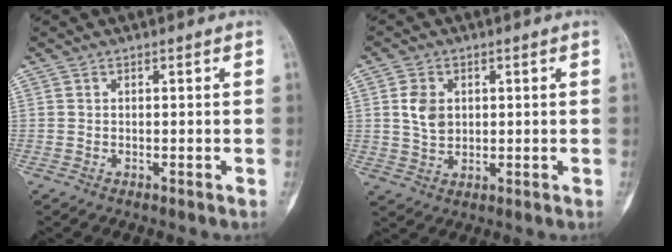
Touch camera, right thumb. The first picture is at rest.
{"total": 5.2, "force": [1.1, 3.8, 3.3], "torque": [-0.048, -0.006, 0.024]}